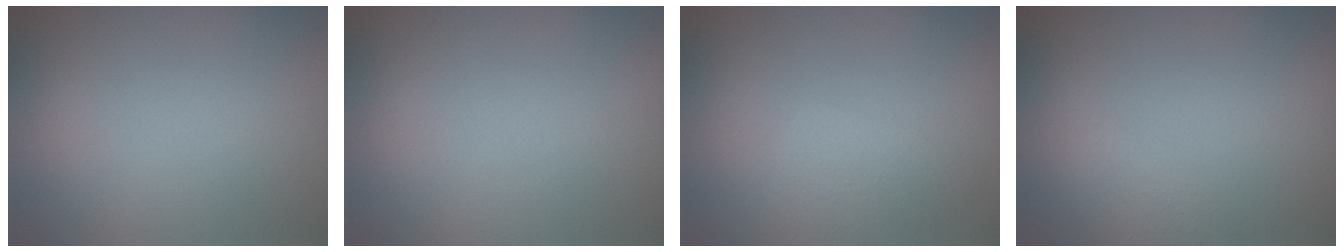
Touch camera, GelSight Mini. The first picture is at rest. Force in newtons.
{"total": 0.0}
{"total": 2.4, "press": 2.4, "slide": 0.1}
{"total": 1.6, "press": 1.6, "slide": 0.1}